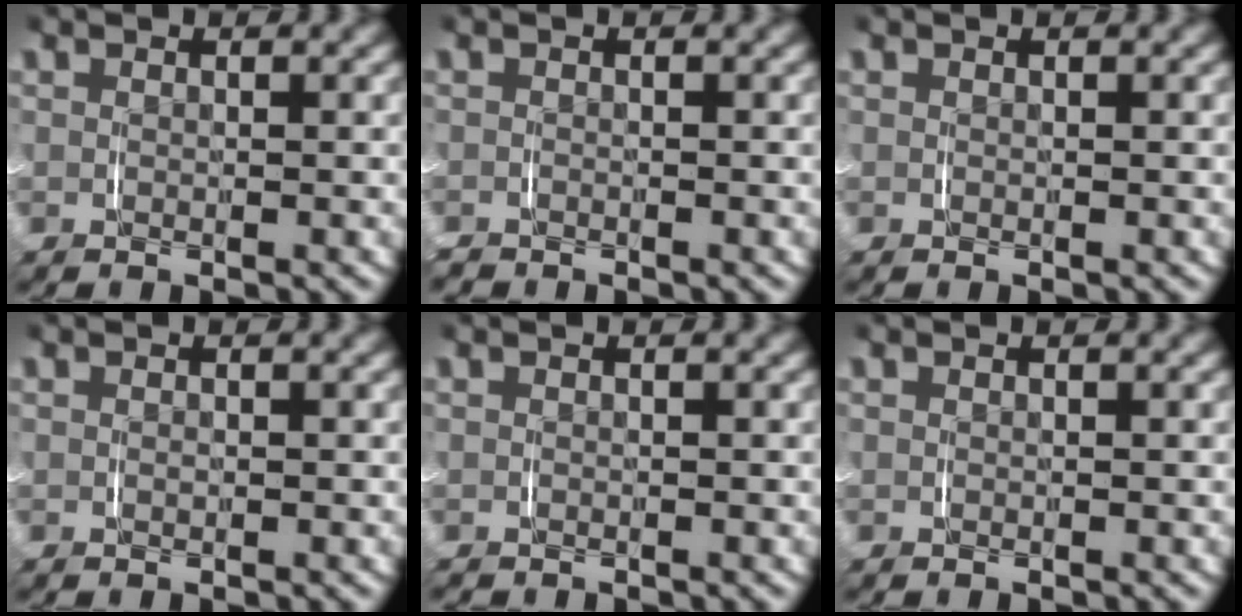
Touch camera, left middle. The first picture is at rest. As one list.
[{"total": 0.8, "force": [-0.8, 0.0, -0.1], "torque": [-0.002, -0.005, -0.016]}, {"total": 0.0}, {"total": 0.0}, {"total": 0.0}, {"total": 0.0}]